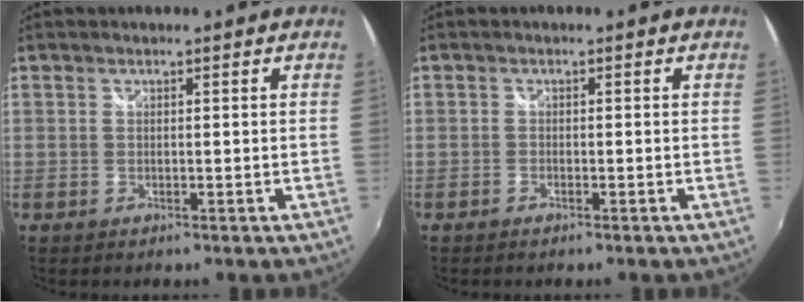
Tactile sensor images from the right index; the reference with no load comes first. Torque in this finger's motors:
{"motor_torque": [0.19, -0.11, 0.07, -0.01]}